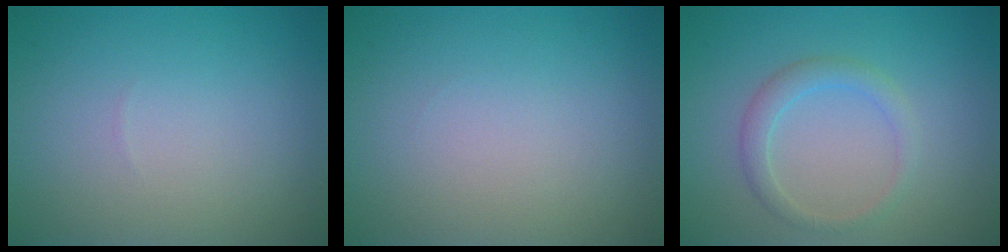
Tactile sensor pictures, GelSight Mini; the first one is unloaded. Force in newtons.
{"total": 0.0}
{"total": 2.0, "press": 2.0, "slide": 0.1}